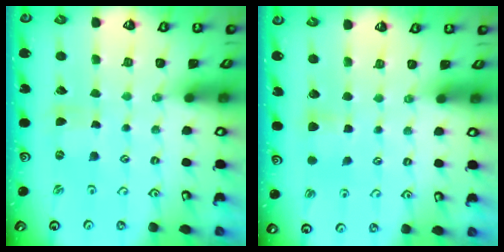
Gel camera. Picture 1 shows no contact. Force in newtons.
{"total": 4.8, "press": 4.8, "slide": 0.7}